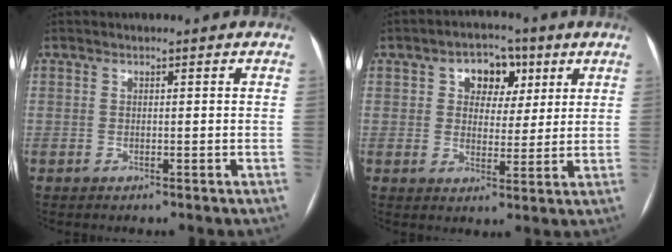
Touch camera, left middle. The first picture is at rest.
{"total": 6.6, "force": [2.7, 4.8, 3.7], "torque": [-0.047, 0.023, 0.042]}